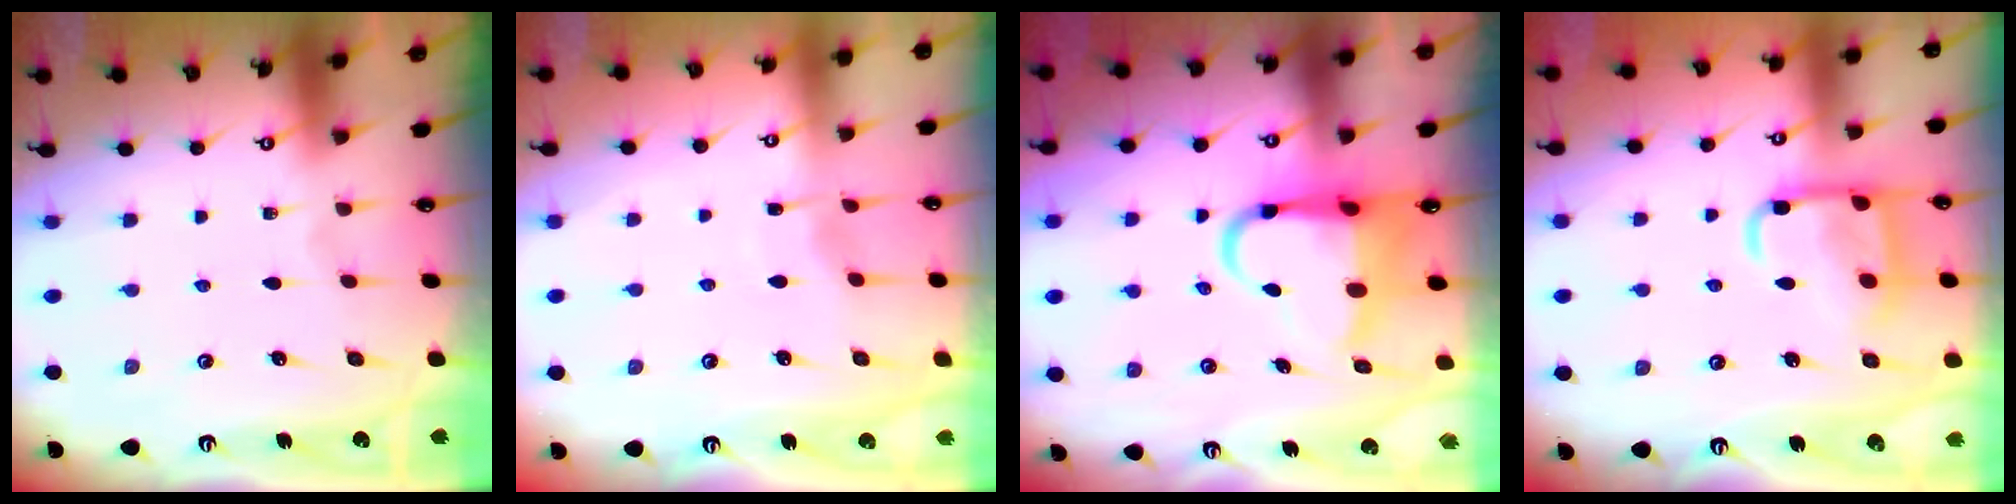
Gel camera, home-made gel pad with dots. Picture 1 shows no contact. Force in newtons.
{"total": 2.8, "press": 2.7, "slide": 0.5}
{"total": 8.8, "press": 8.3, "slide": 2.9}
{"total": 12.6, "press": 12.6, "slide": 0.9}